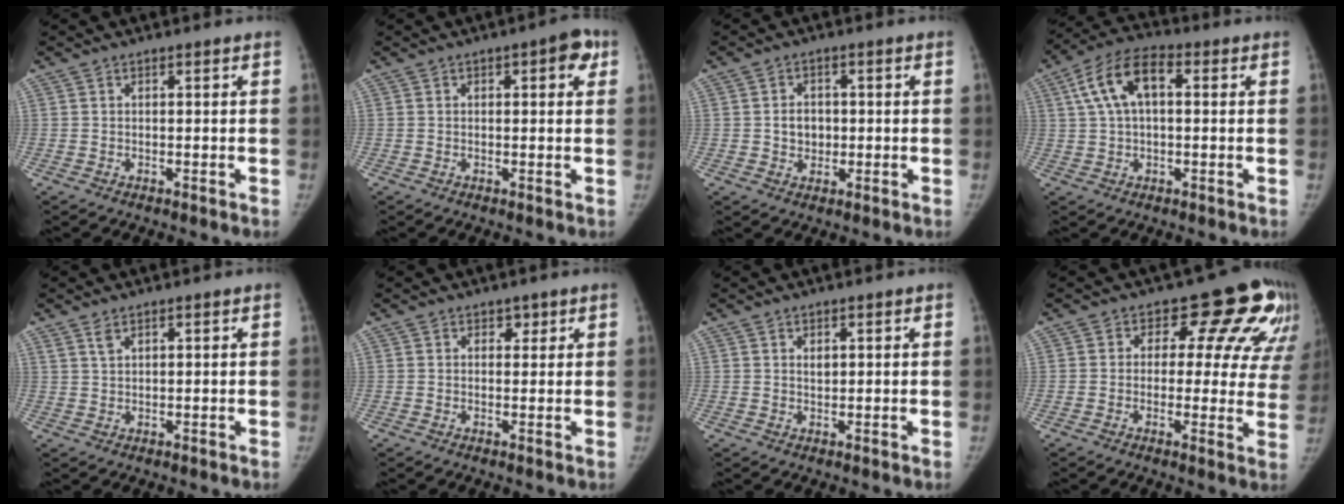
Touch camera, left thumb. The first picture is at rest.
{"total": 4.0, "force": [1.5, 1.8, 3.3], "torque": [-0.021, 0.000, 0.007]}
{"total": 3.9, "force": [-0.2, 3.2, 2.1], "torque": [-0.014, 0.001, -0.004]}
{"total": 10.5, "force": [2.5, 5.6, 8.5], "torque": [-0.160, 0.028, 0.037]}
{"total": 1.8, "force": [1.3, 0.7, 1.0], "torque": [-0.016, -0.002, 0.029]}
{"total": 1.5, "force": [0.9, 1.1, 0.4], "torque": [0.011, -0.005, 0.011]}
{"total": 1.3, "force": [0.7, 0.9, 0.7], "torque": [0.001, -0.005, 0.012]}
{"total": 14.4, "force": [8.7, 8.8, 7.4], "torque": [-0.023, -0.026, 0.070]}